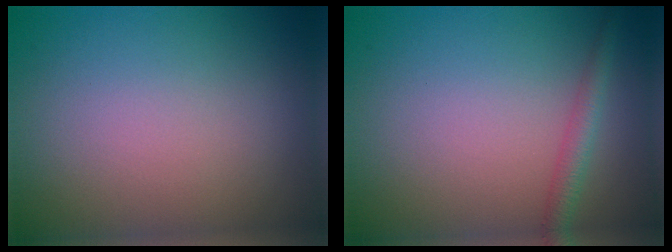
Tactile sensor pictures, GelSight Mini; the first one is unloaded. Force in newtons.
{"total": 2.2, "press": 2.2, "slide": 0.1}